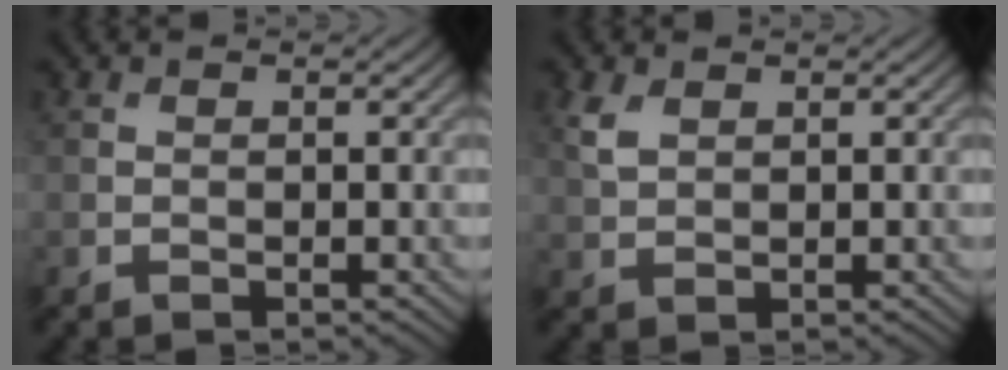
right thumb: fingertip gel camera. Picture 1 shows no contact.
{"total": 2.5, "force": [1.3, 1.4, 1.6], "torque": [-0.045, 0.002, 0.029]}